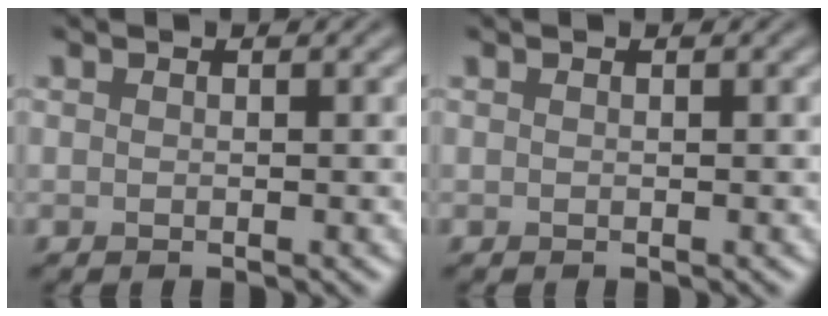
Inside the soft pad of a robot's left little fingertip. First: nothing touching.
{"total": 0.0}